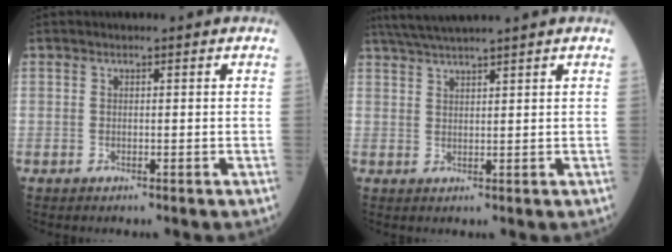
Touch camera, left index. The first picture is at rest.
{"total": 6.8, "force": [6.0, -1.0, 3.2], "torque": [-0.058, 0.028, 0.104]}